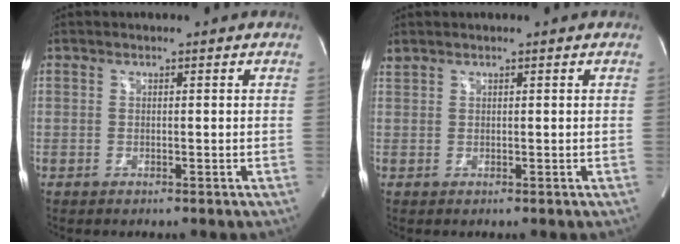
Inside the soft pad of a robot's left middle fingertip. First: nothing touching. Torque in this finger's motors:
{"motor_torque": [0.17, -0.52, 0.09, 0.05]}